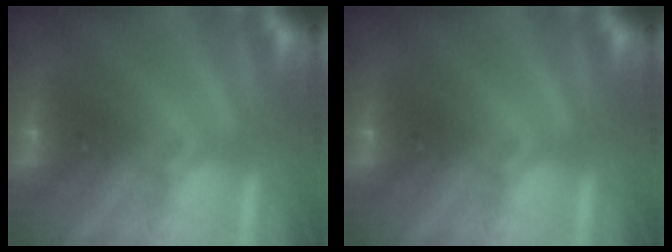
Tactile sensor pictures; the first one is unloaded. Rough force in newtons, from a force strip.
{"total": 0.0}